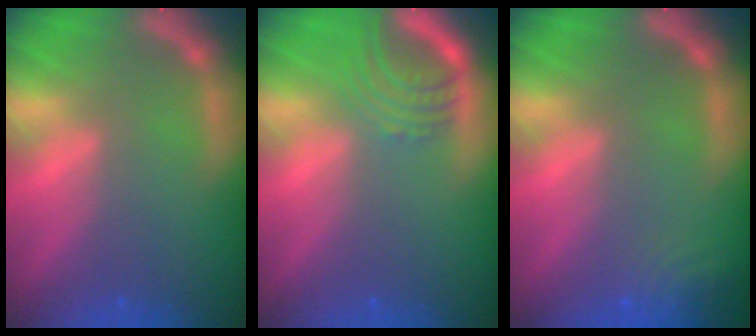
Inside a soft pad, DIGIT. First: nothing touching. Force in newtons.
{"total": 4.5}
{"total": 3.5}